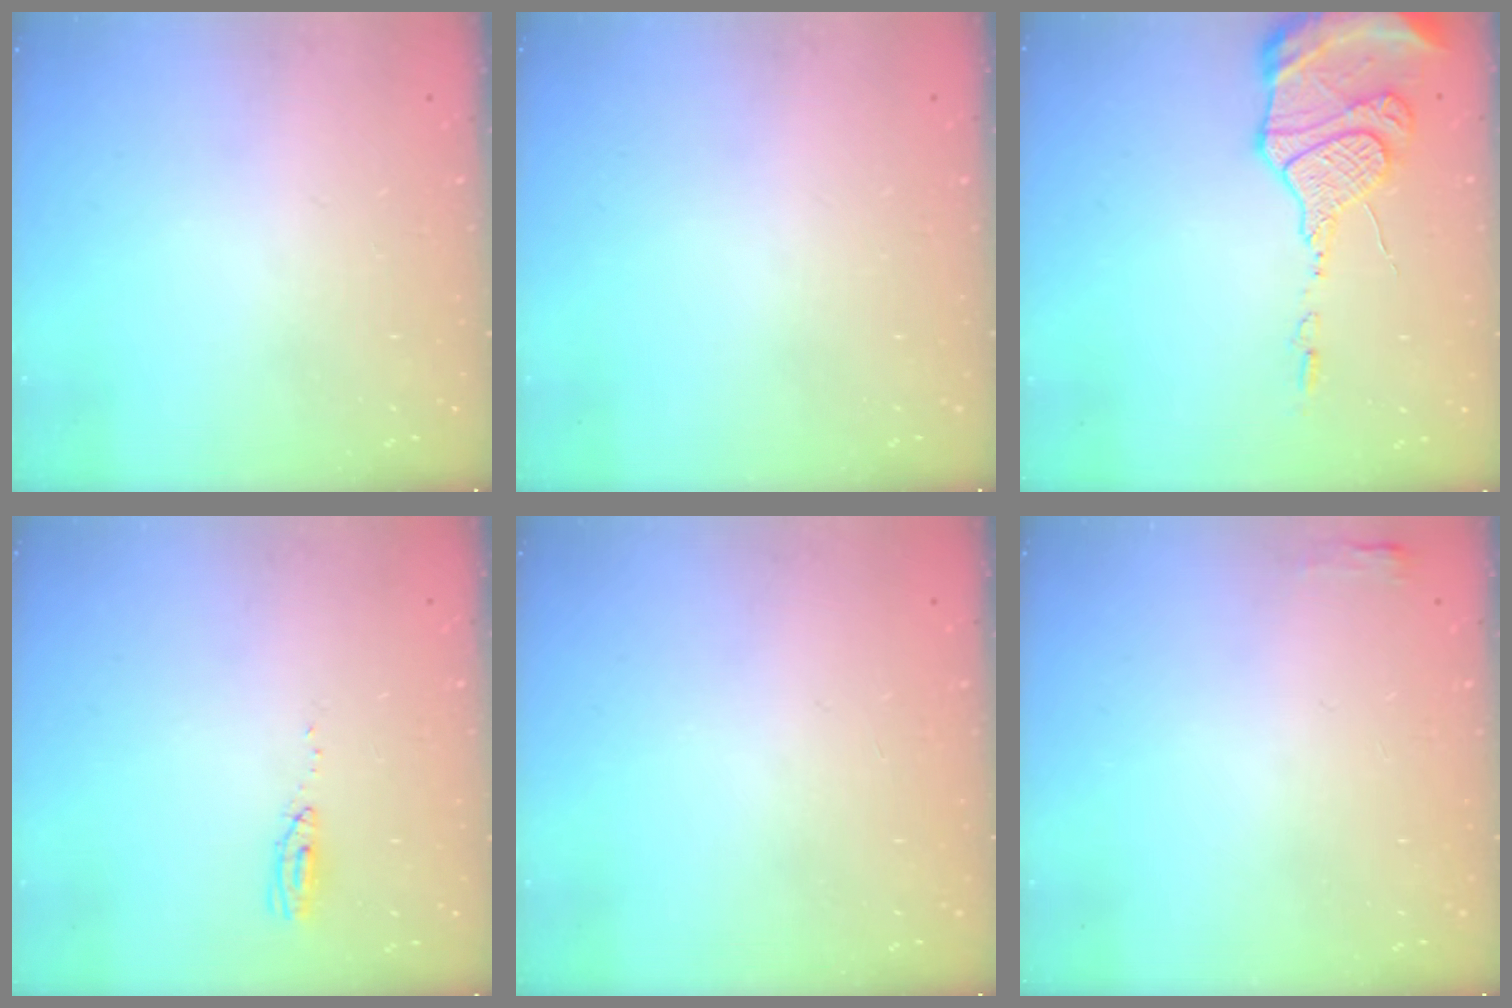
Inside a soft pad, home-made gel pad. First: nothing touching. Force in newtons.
{"total": 0.0}
{"total": 15.6, "press": 15.1, "slide": 3.7}
{"total": 3.6, "press": 3.3, "slide": 1.5}
{"total": 1.0, "press": 0.0, "slide": 1.0}
{"total": 2.7, "press": 2.6, "slide": 0.8}